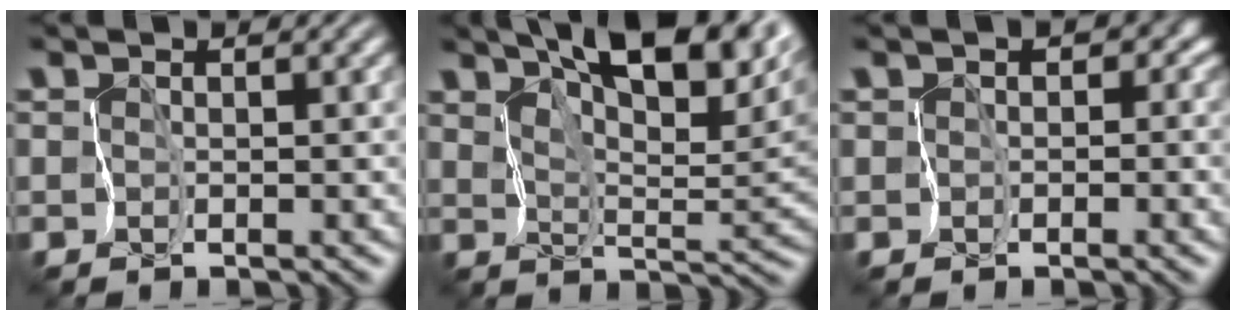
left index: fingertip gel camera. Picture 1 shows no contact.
{"total": 12.4, "force": [8.3, 3.9, 8.4], "torque": [-0.128, 0.011, 0.122]}
{"total": 3.6, "force": [-0.3, 3.2, 1.6], "torque": [-0.004, 0.020, -0.029]}